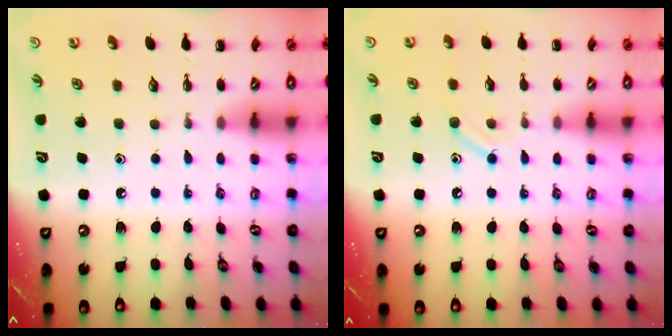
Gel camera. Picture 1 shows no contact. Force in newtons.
{"total": 8.0, "press": 7.8, "slide": 1.4}